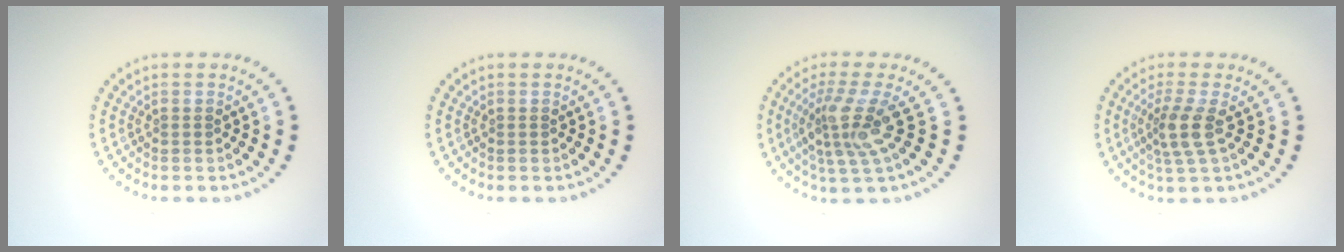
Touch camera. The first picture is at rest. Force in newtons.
{"total": 0.0}
{"total": 4.0, "press": 3.1, "slide": 2.5}
{"total": 3.0, "press": 2.3, "slide": 1.9}